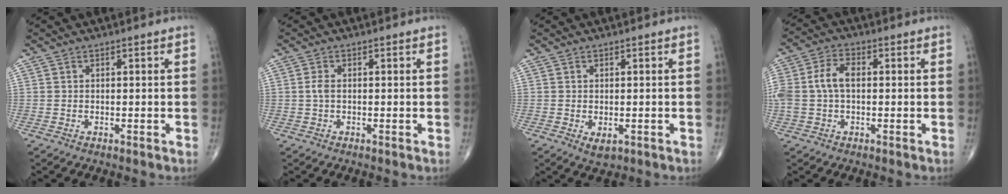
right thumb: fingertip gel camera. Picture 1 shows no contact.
{"total": 1.6, "force": [0.0, 0.9, 1.3], "torque": [-0.029, 0.000, -0.003]}
{"total": 2.5, "force": [-0.6, 1.5, 1.9], "torque": [-0.026, -0.005, -0.004]}
{"total": 7.9, "force": [0.3, 4.8, 6.3], "torque": [-0.149, 0.025, 0.006]}